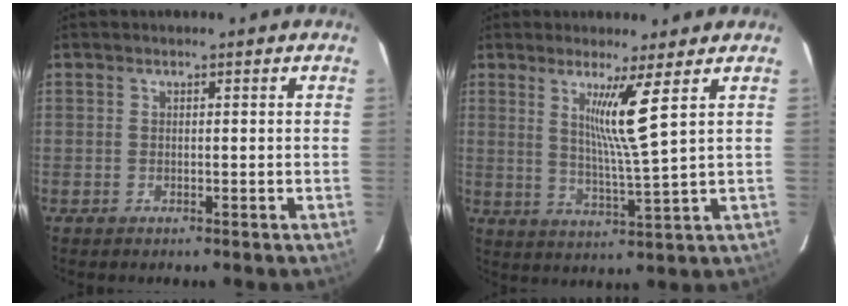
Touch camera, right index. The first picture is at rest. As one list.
[{"total": 7.1, "force": [3.0, -2.1, 6.1], "torque": [-0.109, -0.024, 0.058]}]